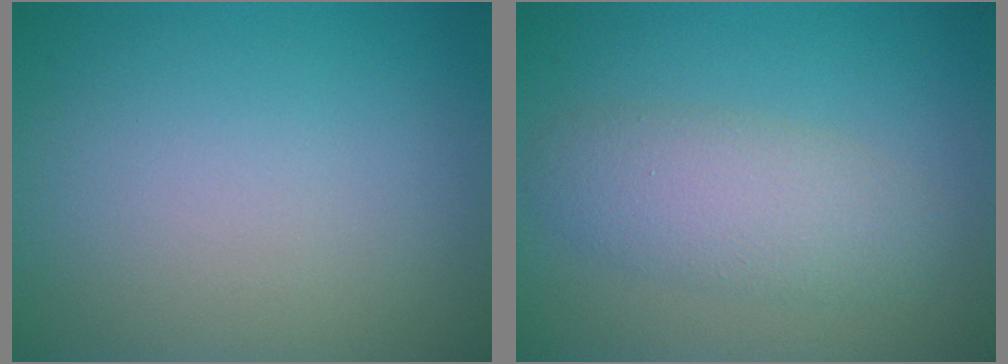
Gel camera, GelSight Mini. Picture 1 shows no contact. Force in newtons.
{"total": 4.0, "press": 4.0, "slide": 0.0}